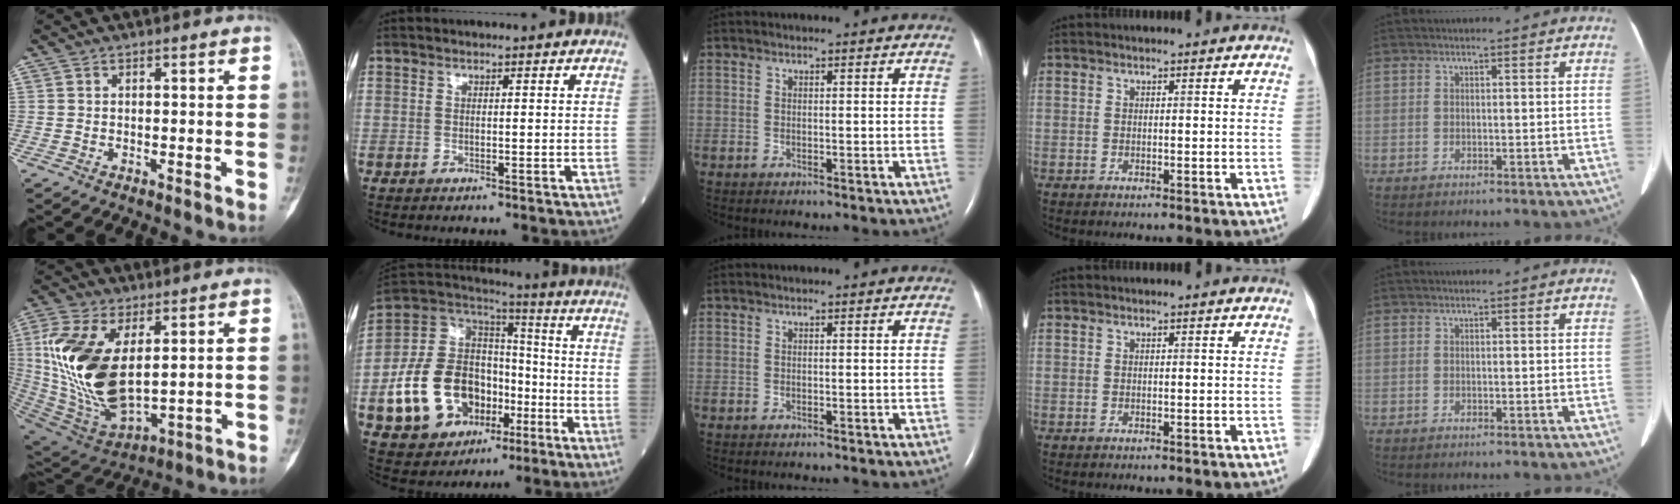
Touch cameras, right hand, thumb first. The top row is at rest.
{"thumb": {"total": 20.7, "force": [3.8, 10.8, 17.2], "torque": [-0.348, -0.023, 0.087]}, "index": {"total": 18.5, "force": [-5.6, 13.0, 11.8], "torque": [-0.243, 0.036, -0.084]}}